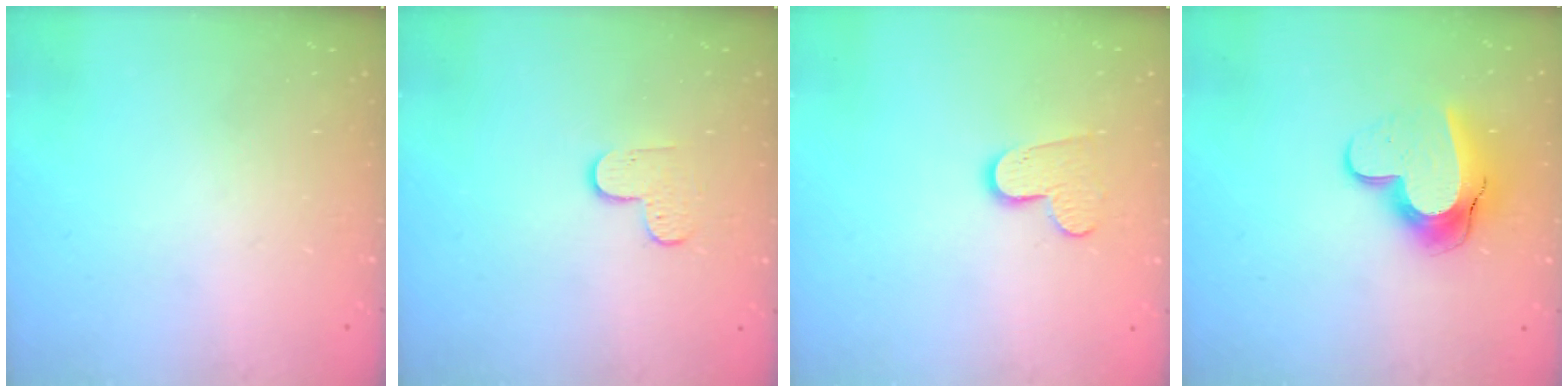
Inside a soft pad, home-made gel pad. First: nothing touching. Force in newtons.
{"total": 3.8, "press": 3.8, "slide": 0.4}
{"total": 8.5, "press": 8.5, "slide": 0.5}
{"total": 13.1, "press": 13.0, "slide": 1.2}